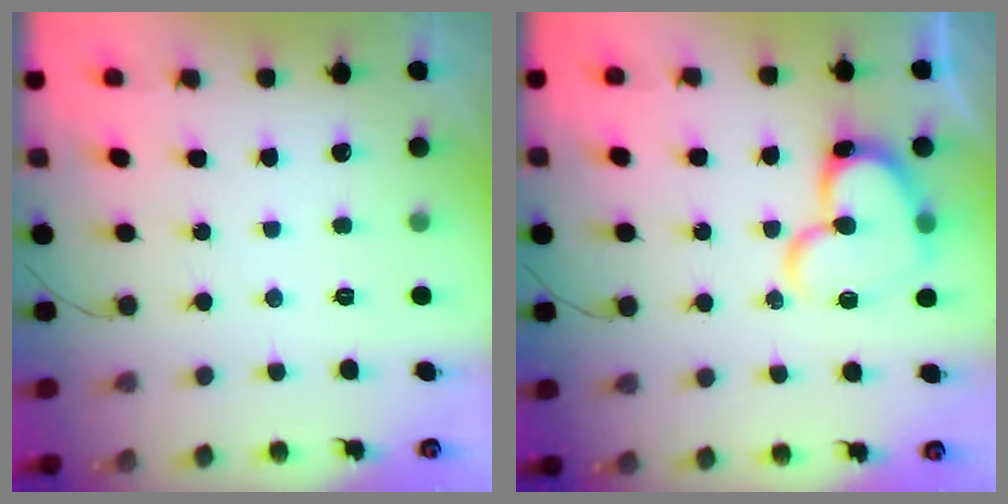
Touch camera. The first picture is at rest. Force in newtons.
{"total": 15.0, "press": 14.8, "slide": 1.8}